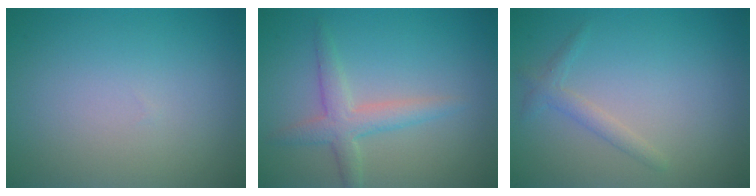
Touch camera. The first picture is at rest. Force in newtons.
{"total": 2.9, "press": 2.9, "slide": 0.1}
{"total": 1.5, "press": 1.4, "slide": 0.1}